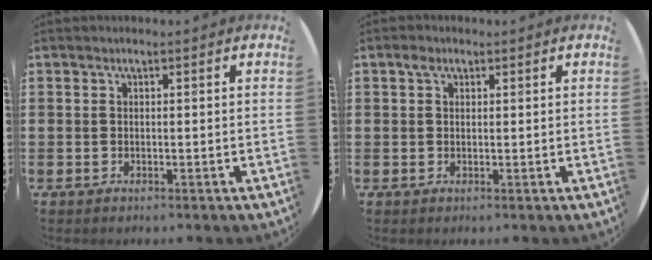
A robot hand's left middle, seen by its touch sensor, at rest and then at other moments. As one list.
[{"total": 1.3, "force": [0.7, 0.9, 0.7], "torque": [-0.006, 0.005, 0.011]}]